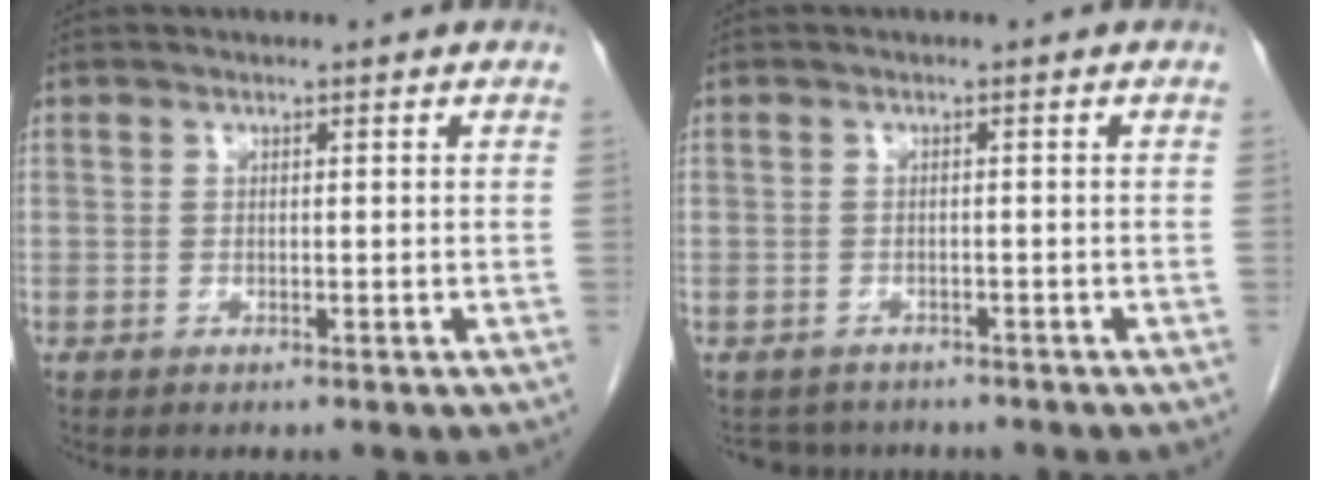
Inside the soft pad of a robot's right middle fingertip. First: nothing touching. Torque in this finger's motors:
{"motor_torque": [0.27, -0.24, -0.03, 0.01]}